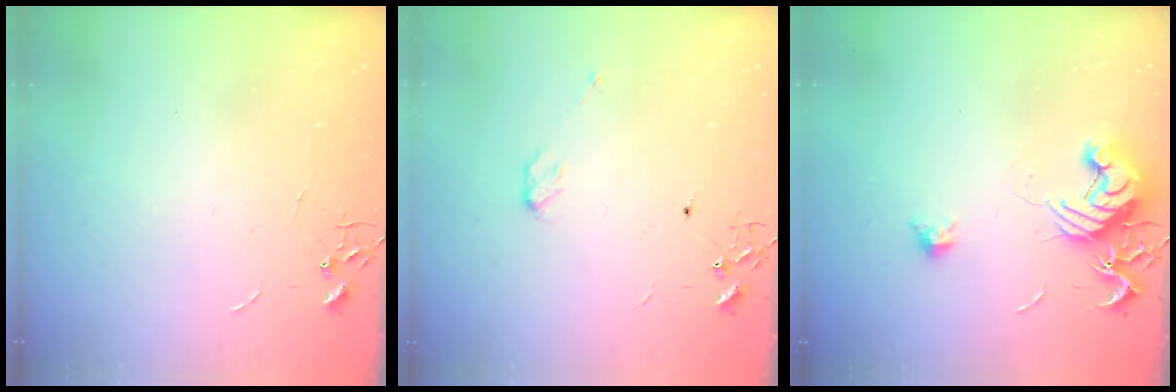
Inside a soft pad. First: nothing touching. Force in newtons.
{"total": 3.4, "press": 3.3, "slide": 0.5}
{"total": 12.7, "press": 12.6, "slide": 1.2}